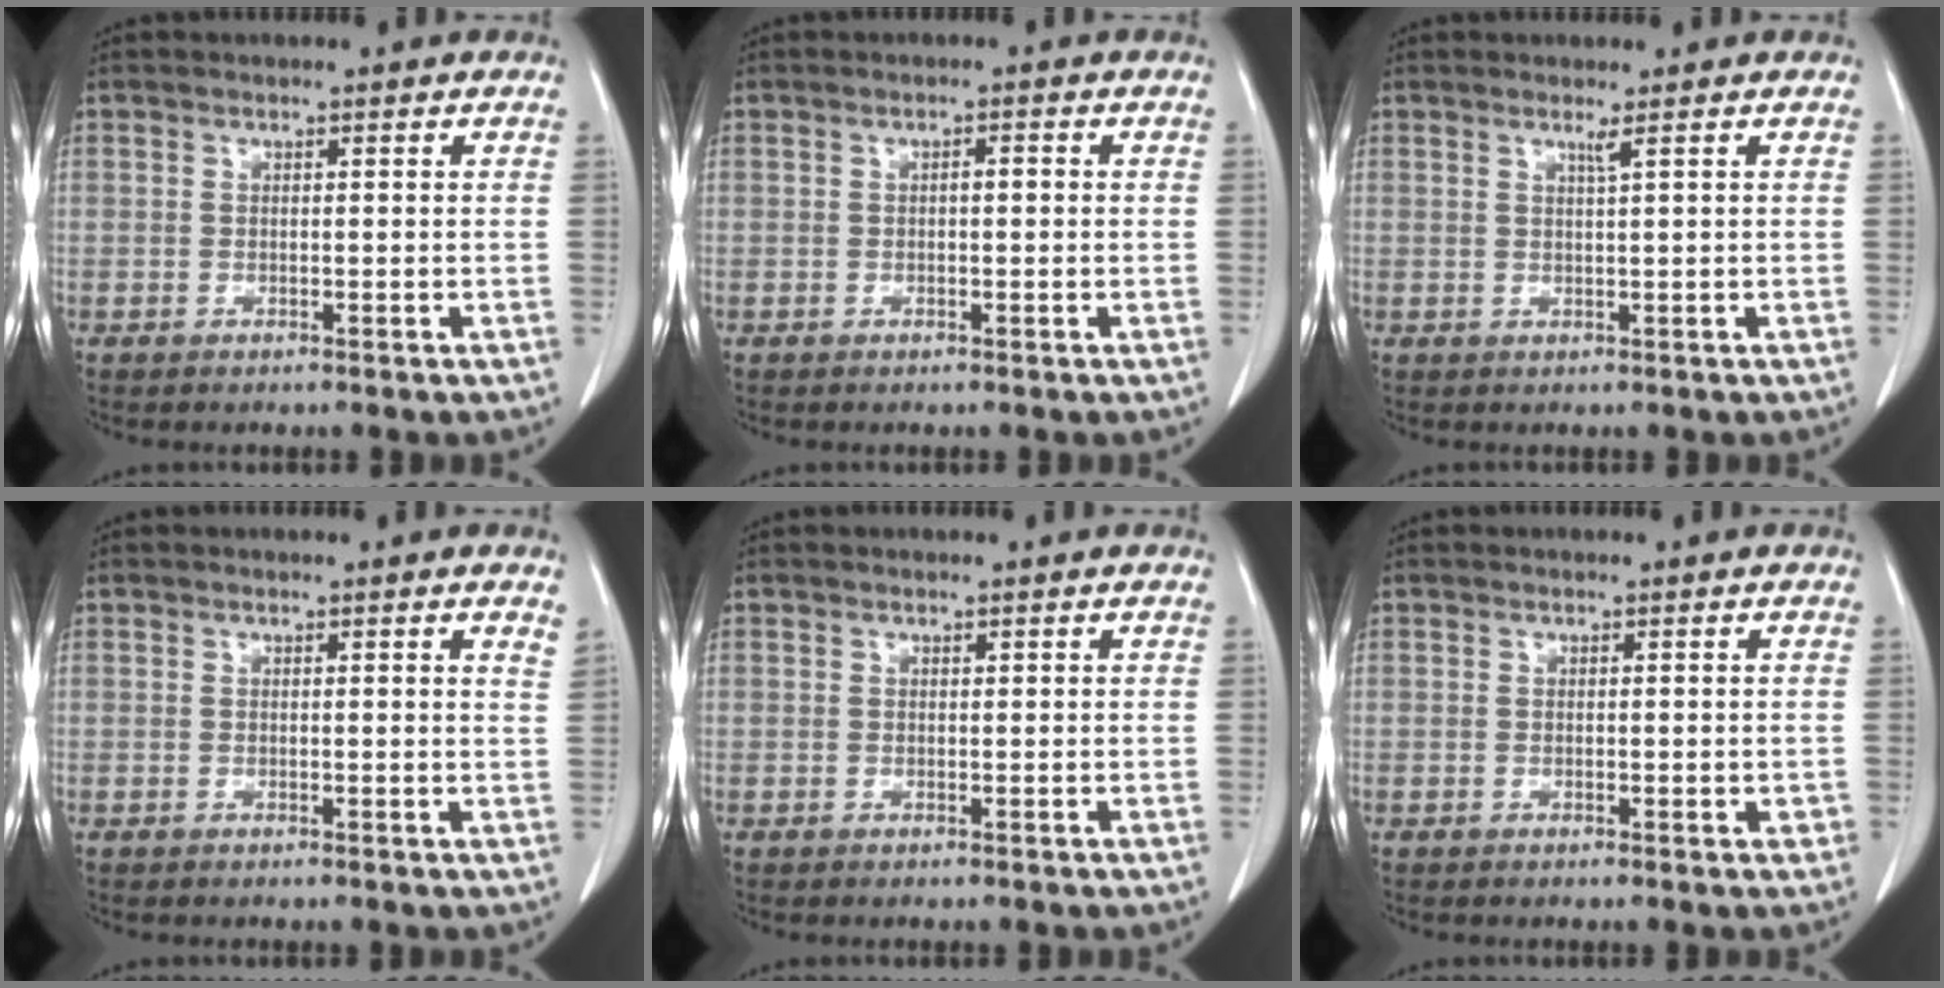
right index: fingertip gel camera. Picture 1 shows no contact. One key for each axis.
{"total": 1.1, "fx": 0.0, "fy": 0.3, "fz": 1.1, "tx": -0.017, "ty": 0.004, "tz": 0.001}
{"total": 1.1, "fx": 0.7, "fy": -0.4, "fz": 0.8, "tx": -0.024, "ty": -0.010, "tz": 0.016}
{"total": 1.6, "fx": 1.2, "fy": 0.0, "fz": 1.1, "tx": -0.014, "ty": -0.002, "tz": 0.008}
{"total": 0.0}
{"total": 1.1, "fx": -0.1, "fy": 0.7, "fz": 0.9, "tx": -0.005, "ty": 0.001, "tz": 0.002}